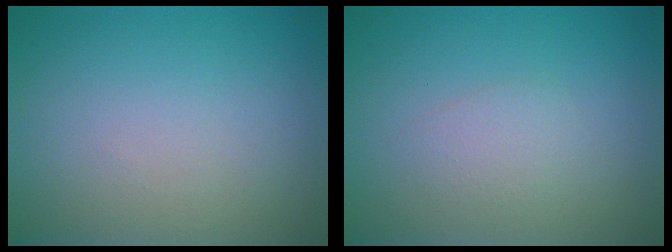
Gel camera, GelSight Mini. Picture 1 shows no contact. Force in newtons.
{"total": 1.4, "press": 1.4, "slide": 0.0}